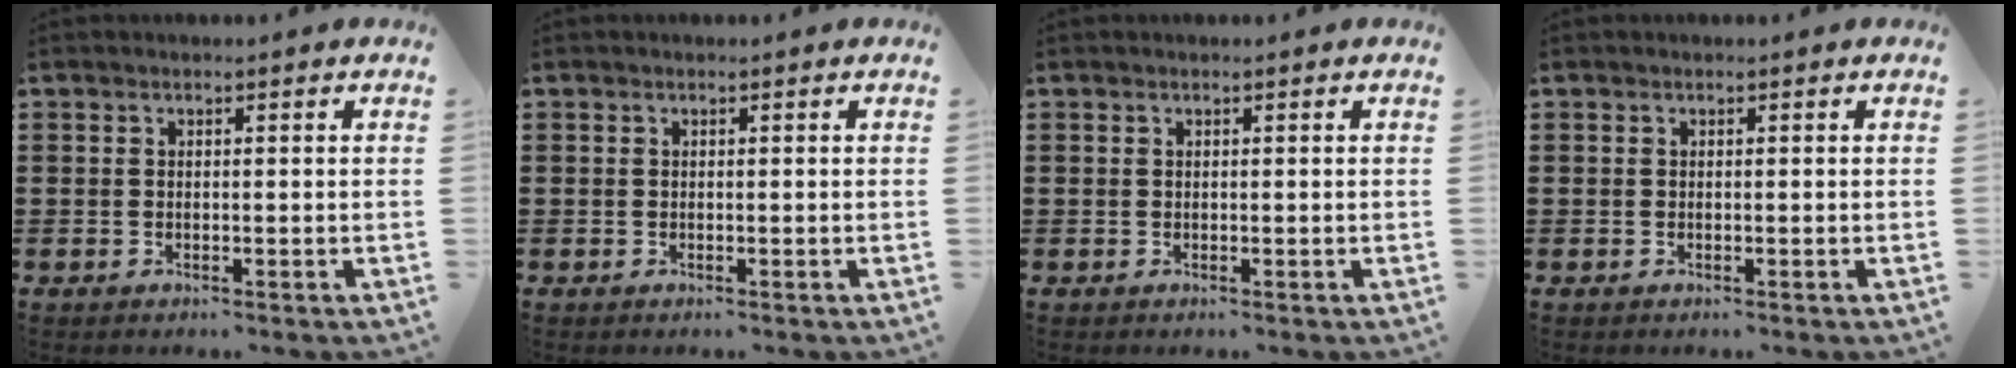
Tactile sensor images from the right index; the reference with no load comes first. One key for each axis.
{"total": 0.0}
{"total": 0.0}
{"total": 0.0}